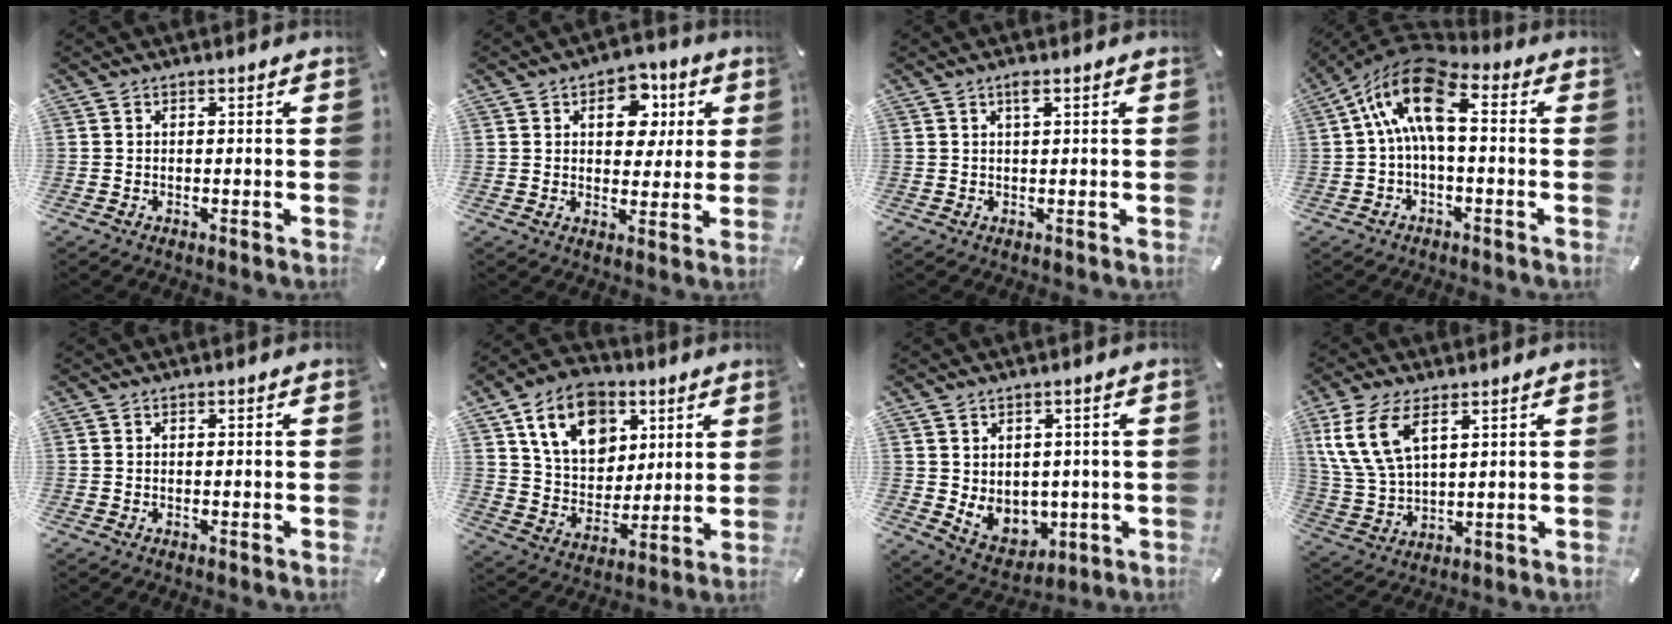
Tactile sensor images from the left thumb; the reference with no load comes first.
{"total": 10.2, "force": [3.4, 7.2, 6.4], "torque": [-0.069, -0.006, 0.051]}
{"total": 1.7, "force": [0.8, 0.4, 1.5], "torque": [-0.032, 0.002, 0.013]}
{"total": 14.5, "force": [2.0, 7.4, 12.4], "torque": [-0.245, 0.000, 0.034]}
{"total": 0.0}
{"total": 15.0, "force": [7.2, 11.2, 6.8], "torque": [-0.119, -0.018, 0.139]}
{"total": 6.7, "force": [1.1, 6.2, 2.3], "torque": [-0.035, -0.023, 0.027]}
{"total": 11.5, "force": [5.7, 6.1, 7.9], "torque": [-0.198, -0.011, 0.103]}